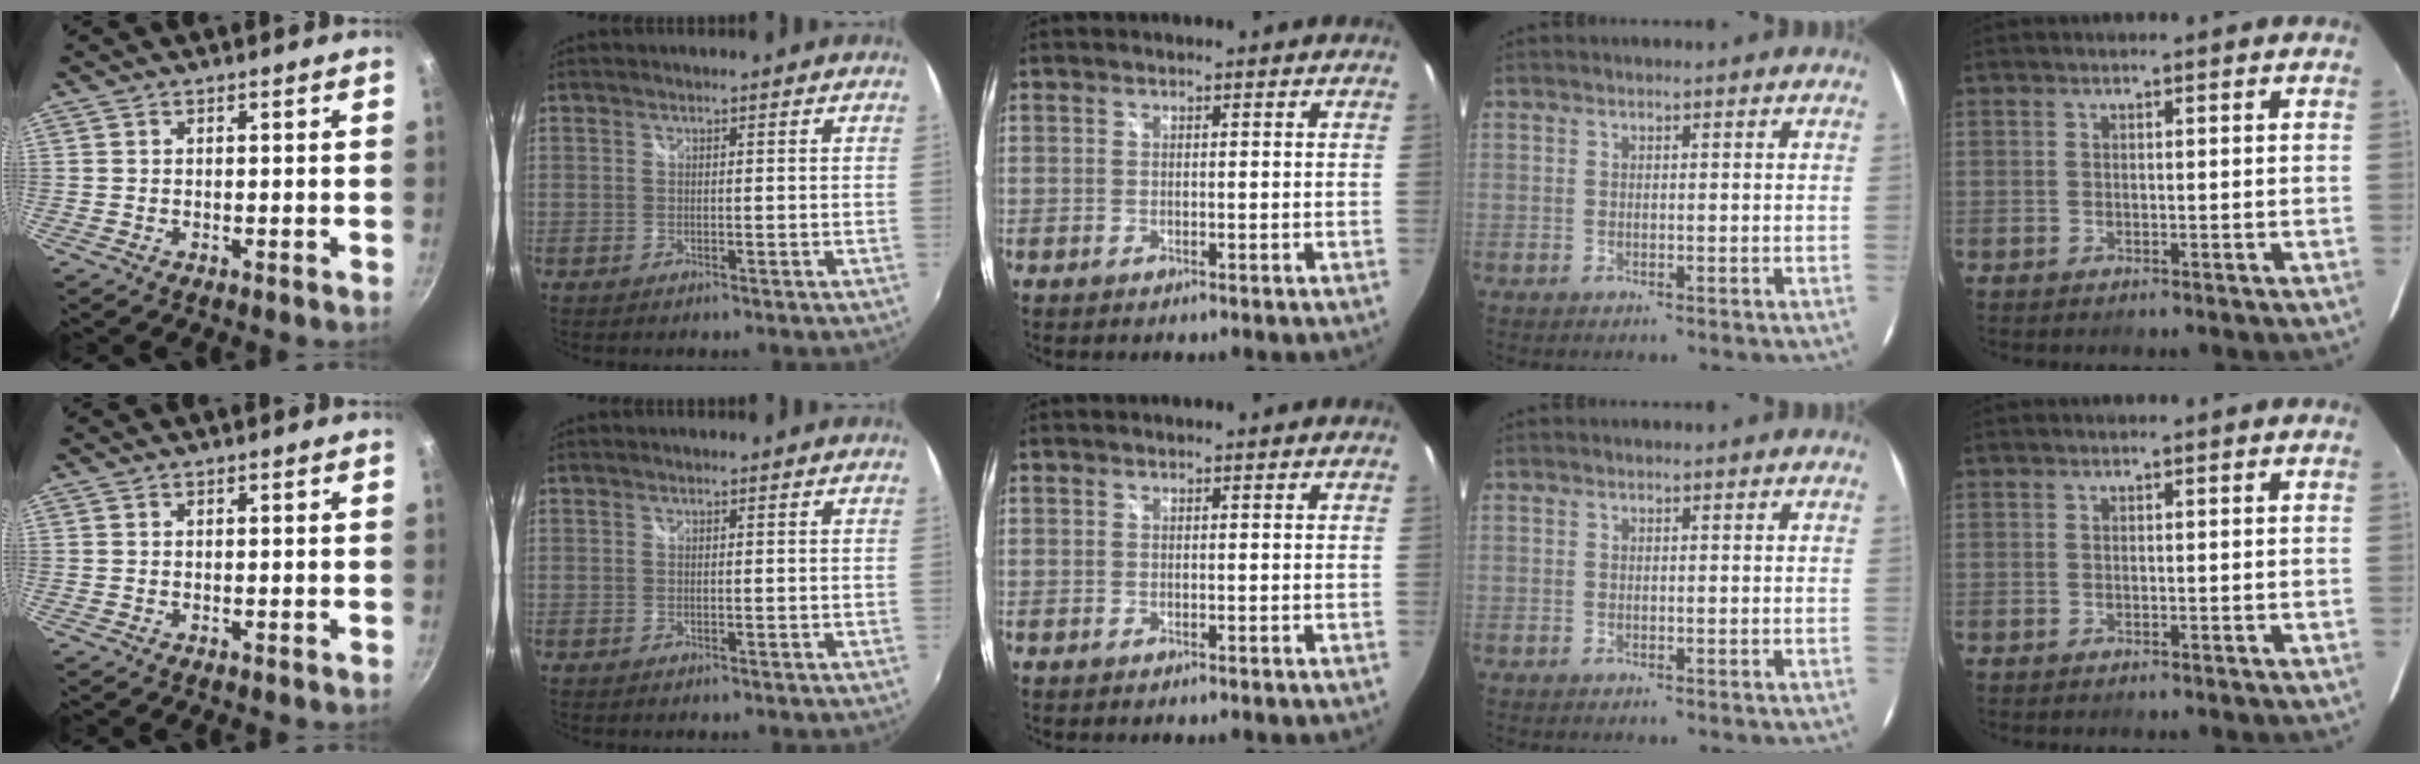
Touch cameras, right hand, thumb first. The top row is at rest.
{}